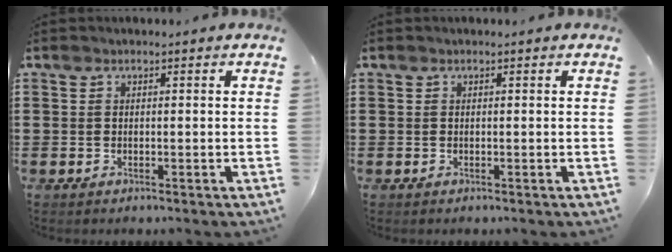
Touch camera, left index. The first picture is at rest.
{"total": 0.0}